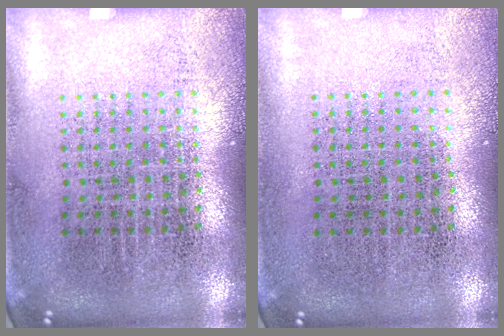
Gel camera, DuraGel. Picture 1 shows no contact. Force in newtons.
{"total": 0.0}